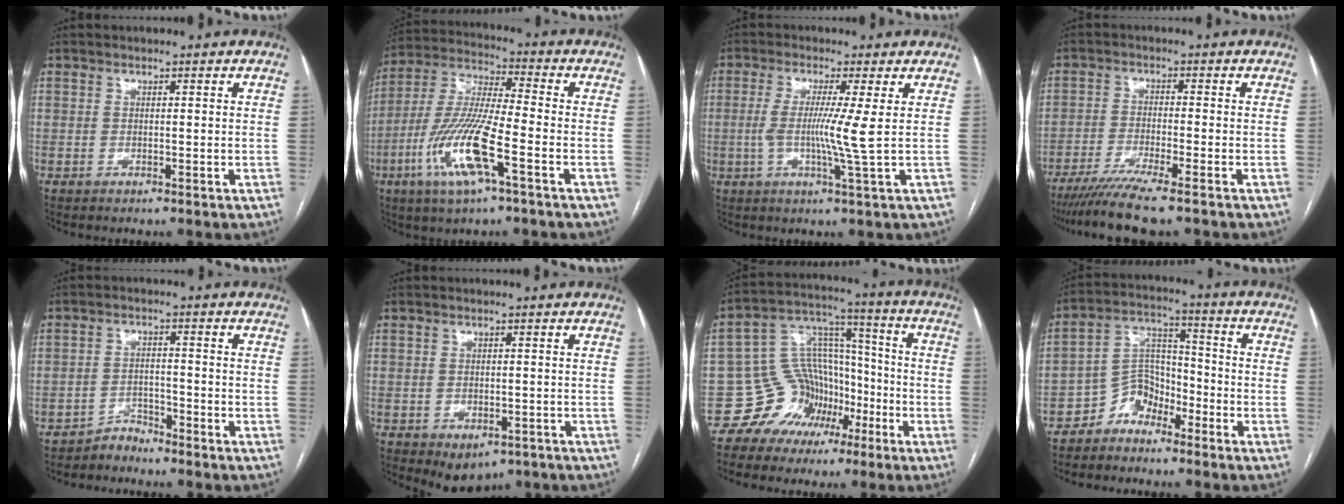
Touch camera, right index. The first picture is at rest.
{"total": 14.3, "force": [-5.6, 1.7, 13.1], "torque": [-0.277, -0.010, -0.107]}
{"total": 6.4, "force": [0.0, -1.2, 6.3], "torque": [-0.126, -0.011, -0.002]}
{"total": 8.9, "force": [-7.1, -0.3, 5.4], "torque": [-0.083, -0.025, -0.117]}
{"total": 2.7, "force": [-2.5, 0.7, -0.5], "torque": [0.020, -0.004, -0.045]}
{"total": 5.2, "force": [-3.1, 3.4, 2.4], "torque": [-0.022, -0.001, -0.032]}
{"total": 11.1, "force": [-6.1, 9.1, 1.9], "torque": [-0.033, 0.076, -0.095]}
{"total": 6.1, "force": [-4.7, 3.7, 1.5], "torque": [-0.022, 0.028, -0.090]}